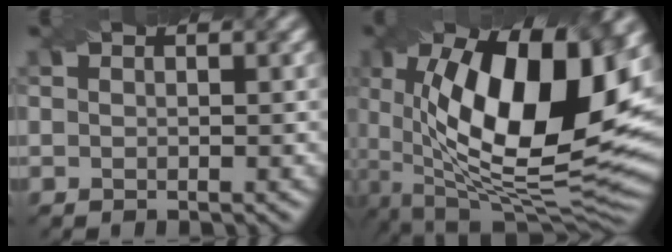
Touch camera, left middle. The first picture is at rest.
{"total": 16.8, "force": [3.2, 6.9, 15.0], "torque": [-0.238, -0.005, 0.040]}